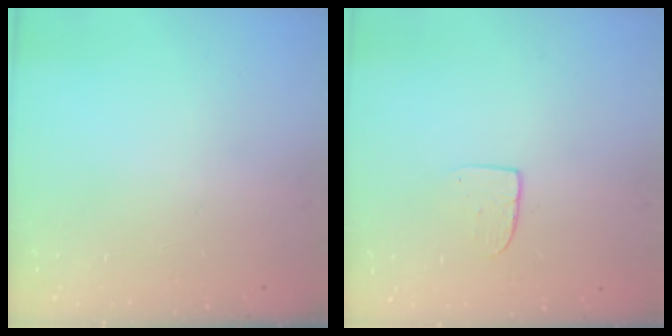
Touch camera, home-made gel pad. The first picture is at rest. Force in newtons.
{"total": 5.0, "press": 5.0, "slide": 0.4}